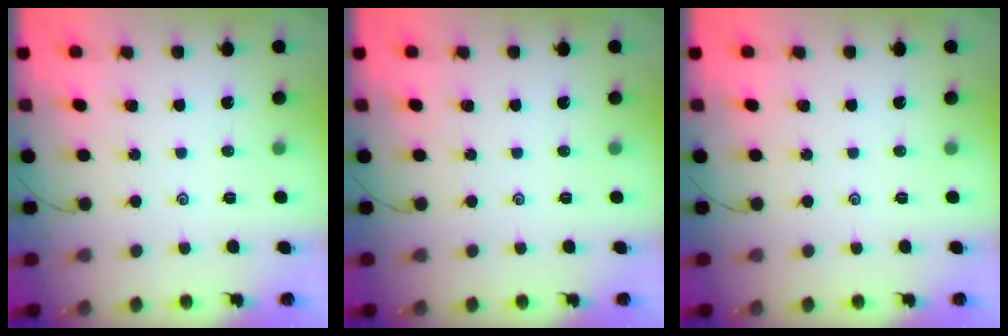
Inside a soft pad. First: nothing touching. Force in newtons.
{"total": 0.0}
{"total": 0.0}